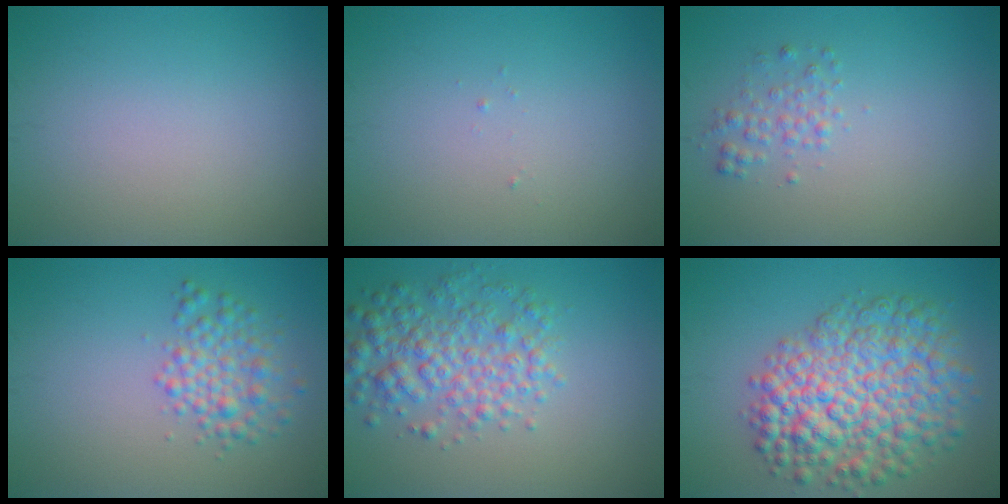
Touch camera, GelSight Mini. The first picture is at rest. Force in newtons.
{"total": 0.0}
{"total": 1.5, "press": 1.5, "slide": 0.1}
{"total": 3.2, "press": 3.2, "slide": 0.0}
{"total": 5.0, "press": 5.0, "slide": 0.0}
{"total": 9.6, "press": 9.6, "slide": 0.3}